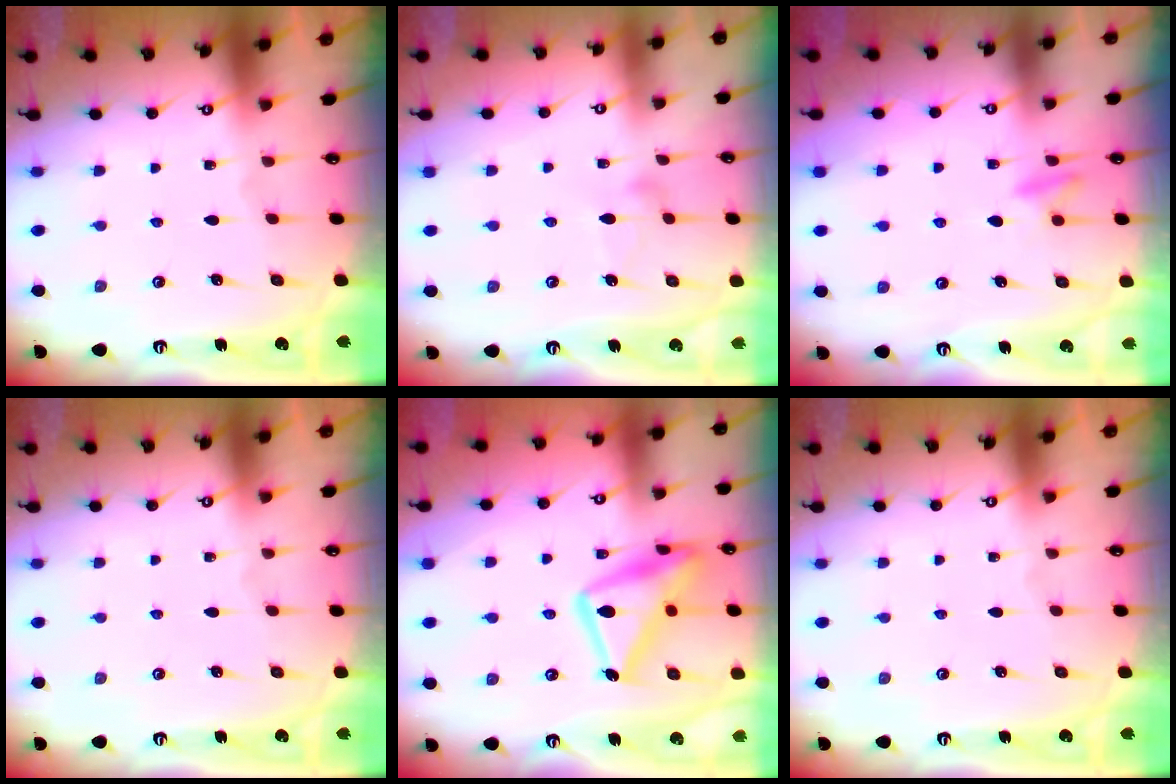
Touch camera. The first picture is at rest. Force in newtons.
{"total": 6.4, "press": 6.4, "slide": 0.2}
{"total": 9.0, "press": 8.9, "slide": 1.3}
{"total": 0.0}
{"total": 19.6, "press": 19.6, "slide": 1.3}
{"total": 0.0}